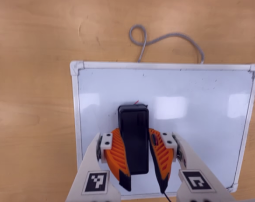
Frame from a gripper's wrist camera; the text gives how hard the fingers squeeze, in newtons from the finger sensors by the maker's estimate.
{"total": 15.9, "left": 15.9, "right": 15.9}